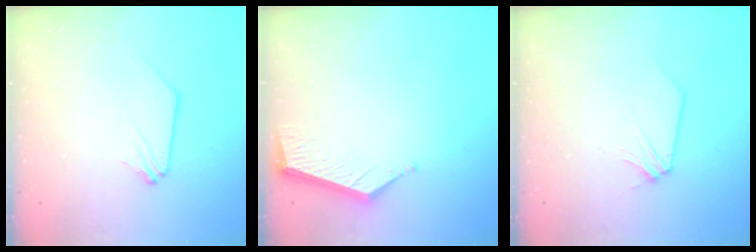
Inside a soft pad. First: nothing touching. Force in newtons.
{"total": 7.1, "press": 7.0, "slide": 0.6}
{"total": 0.6, "press": 0.6, "slide": 0.1}